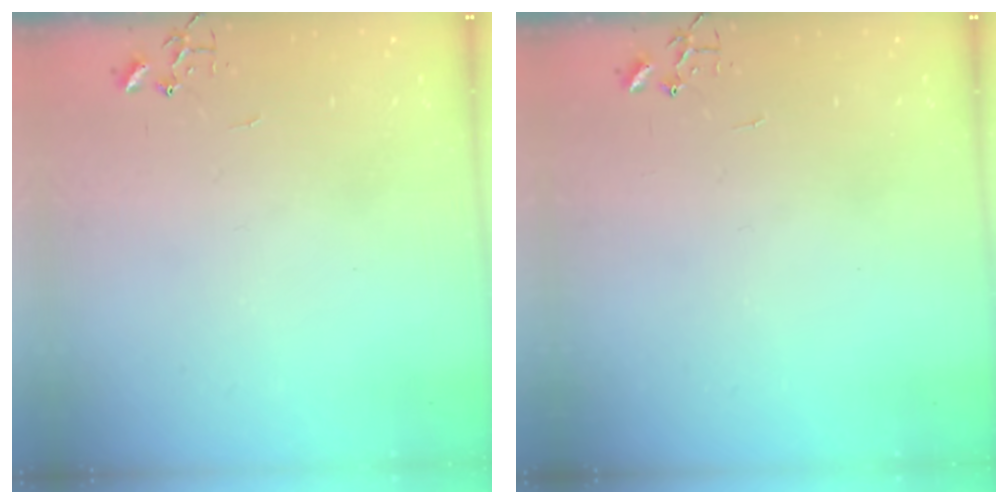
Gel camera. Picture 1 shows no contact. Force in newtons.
{"total": 0.0}